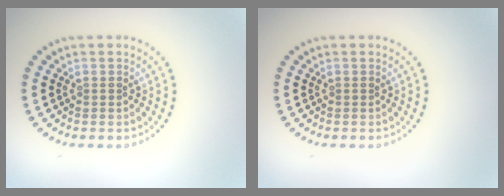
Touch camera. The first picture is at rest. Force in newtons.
{"total": 0.0}